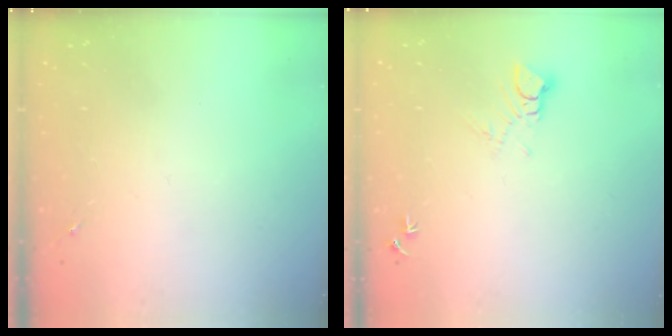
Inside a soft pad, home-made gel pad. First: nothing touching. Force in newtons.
{"total": 5.6, "press": 5.6, "slide": 0.5}